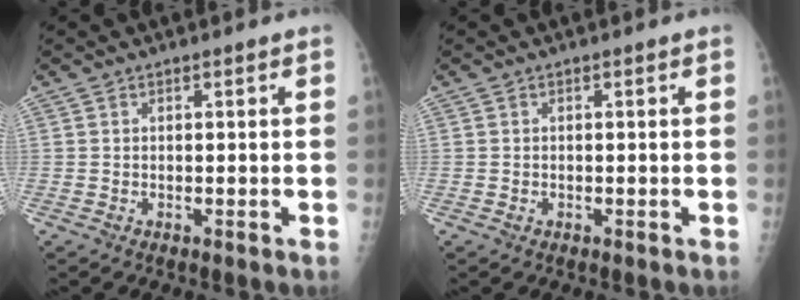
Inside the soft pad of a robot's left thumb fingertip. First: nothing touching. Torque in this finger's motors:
{"motor_torque": [0.20, -0.17, 0.10, 0.03, 0.02]}